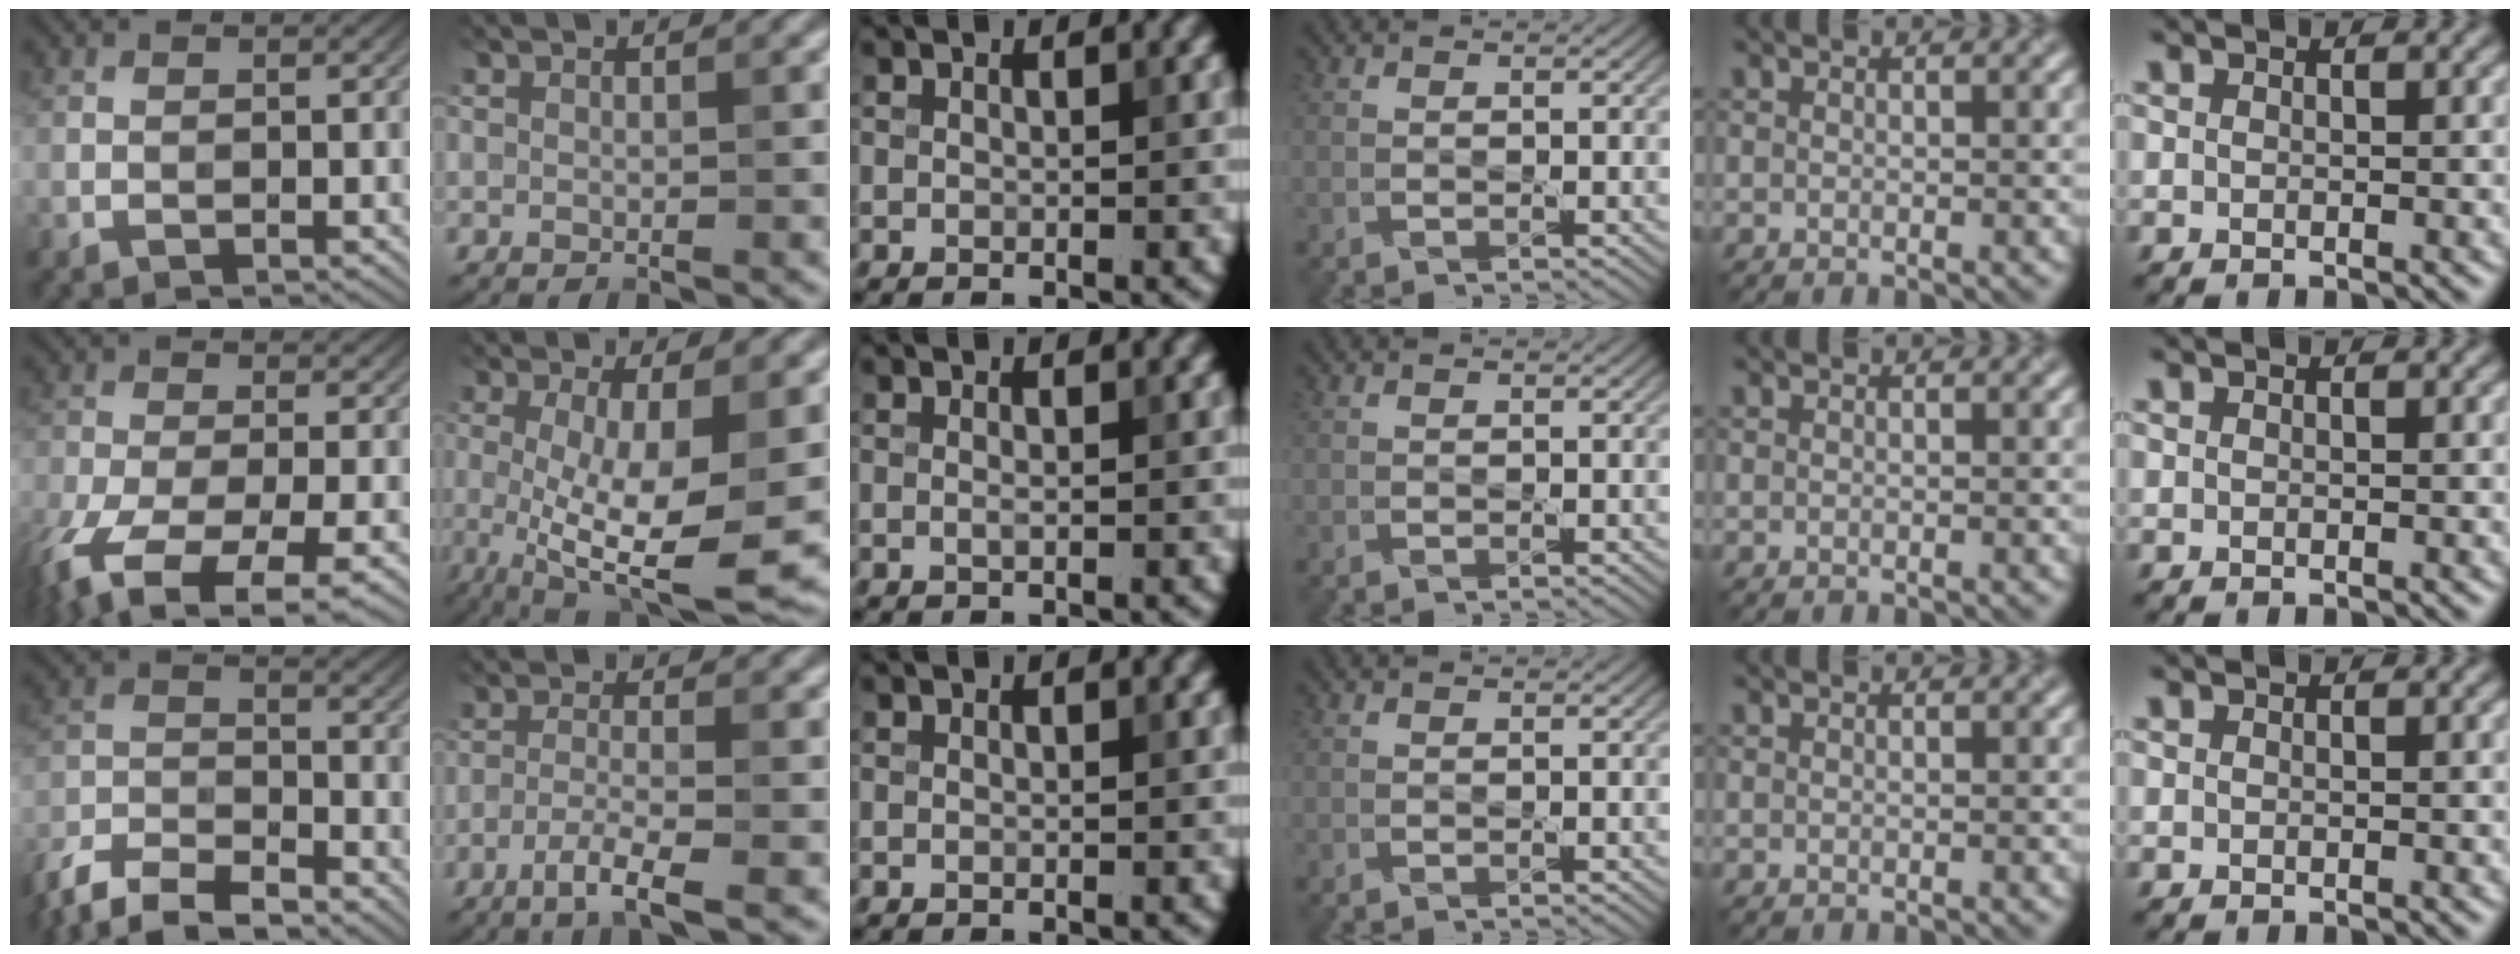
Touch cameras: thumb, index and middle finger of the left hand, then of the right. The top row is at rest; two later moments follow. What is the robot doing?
{"motion": "pour", "object": "bucket"}